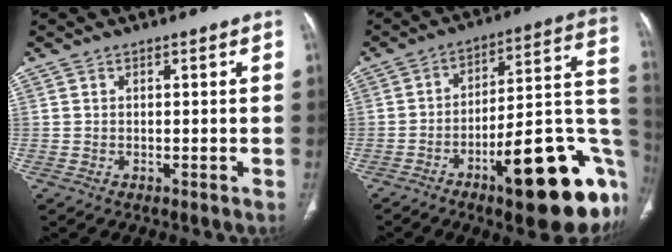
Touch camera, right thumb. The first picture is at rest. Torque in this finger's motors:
{"motor_torque": [2.94, 2.05, 1.35, -1.42, 0.23]}